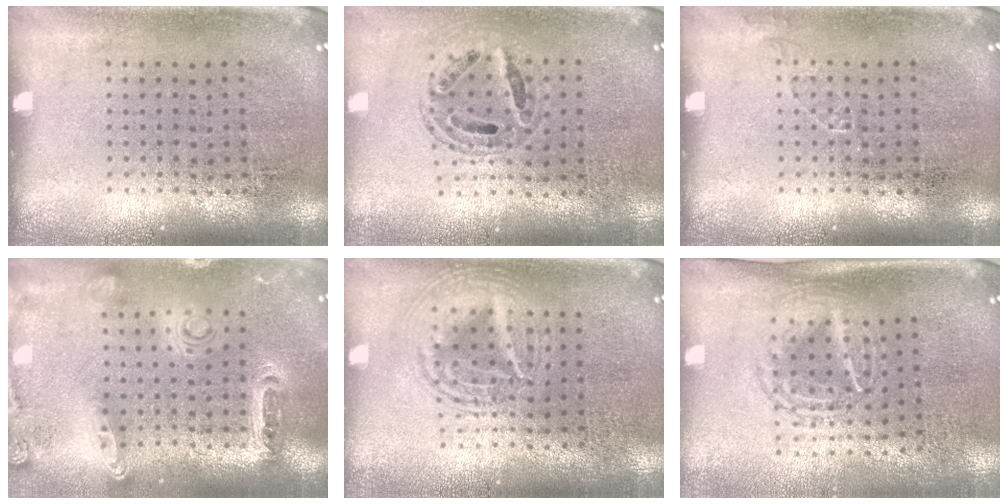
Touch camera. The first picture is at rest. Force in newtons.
{"total": 0.6, "press": 0.6, "slide": 0.2}
{"total": 0.6, "press": 0.6, "slide": 0.0}
{"total": 1.3, "press": 1.3, "slide": 0.2}
{"total": 2.6, "press": 2.6, "slide": 0.3}
{"total": 1.7, "press": 1.4, "slide": 1.0}